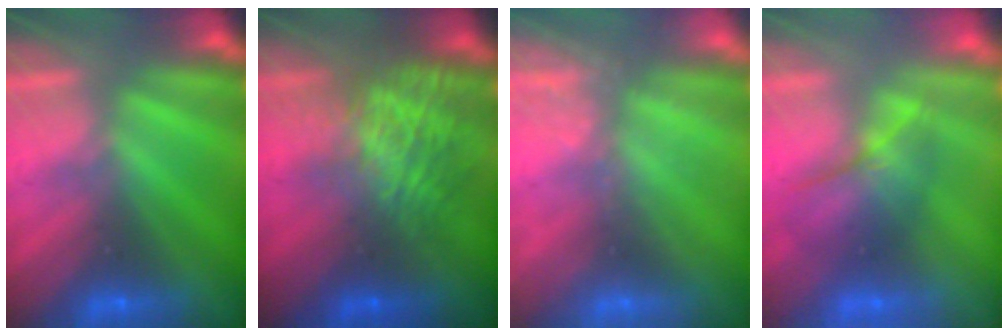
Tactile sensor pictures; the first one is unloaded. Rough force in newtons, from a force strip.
{"total": 7.3}
{"total": 2.6}
{"total": 2.3}